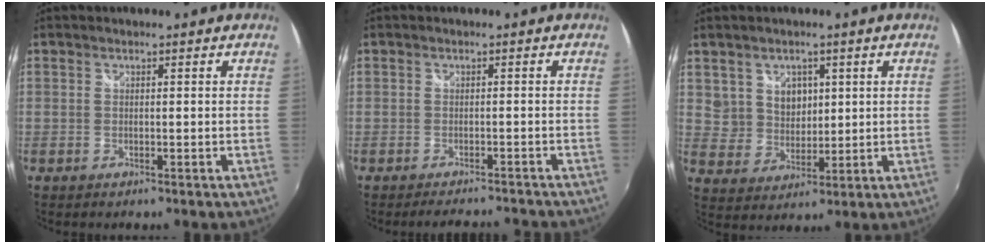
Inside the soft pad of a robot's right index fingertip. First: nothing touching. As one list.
[{"total": 6.0, "force": [-5.5, 1.6, 1.9], "torque": [-0.039, -0.006, -0.076]}, {"total": 7.4, "force": [3.3, 6.2, 2.1], "torque": [-0.034, 0.007, 0.074]}]